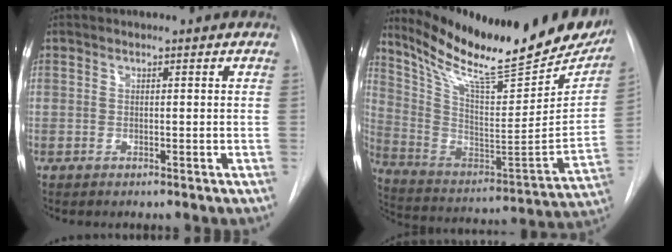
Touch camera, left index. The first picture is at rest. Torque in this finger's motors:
{"motor_torque": [0.37, -0.64, 0.13, 0.08]}